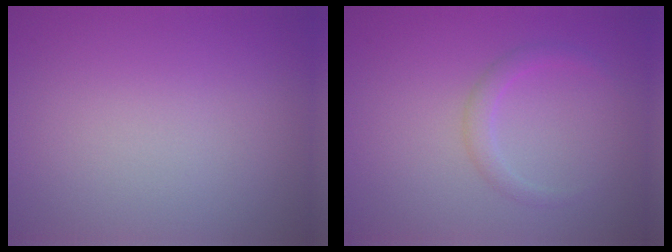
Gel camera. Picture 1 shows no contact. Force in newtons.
{"total": 1.4, "press": 1.4, "slide": 0.1}